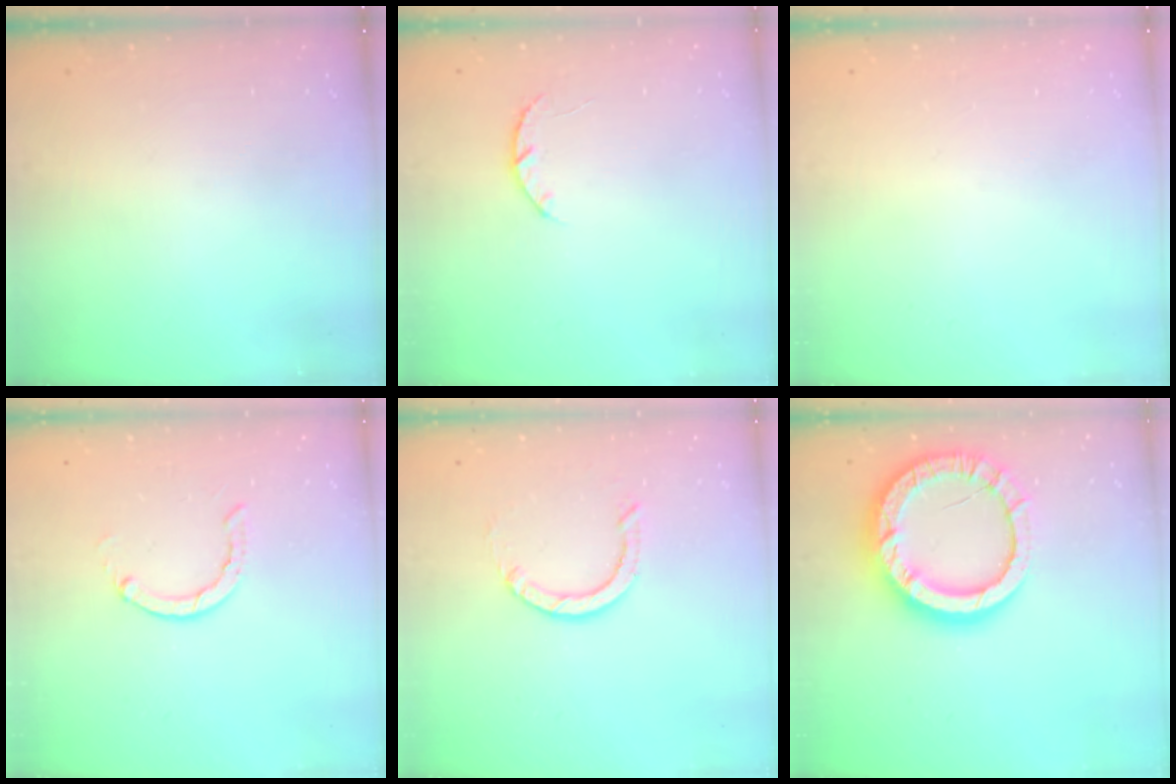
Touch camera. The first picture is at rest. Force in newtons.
{"total": 3.4, "press": 3.4, "slide": 0.6}
{"total": 0.0}
{"total": 2.8, "press": 2.7, "slide": 0.4}
{"total": 3.8, "press": 3.8, "slide": 0.4}
{"total": 17.2, "press": 17.1, "slide": 1.5}